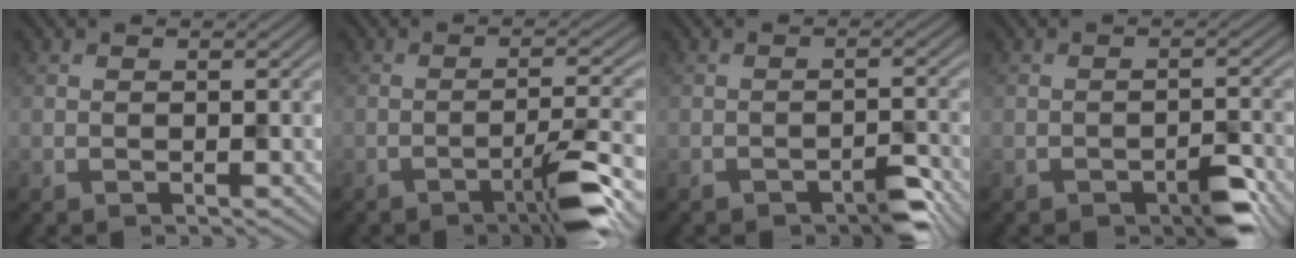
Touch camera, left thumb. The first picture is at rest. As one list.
[{"total": 4.8, "force": [-2.7, 0.3, 4.0], "torque": [-0.063, 0.010, -0.055]}, {"total": 2.7, "force": [-2.0, 0.8, 1.6], "torque": [-0.022, 0.003, -0.034]}, {"total": 3.2, "force": [-2.1, 1.1, 2.2], "torque": [-0.032, 0.001, -0.033]}]